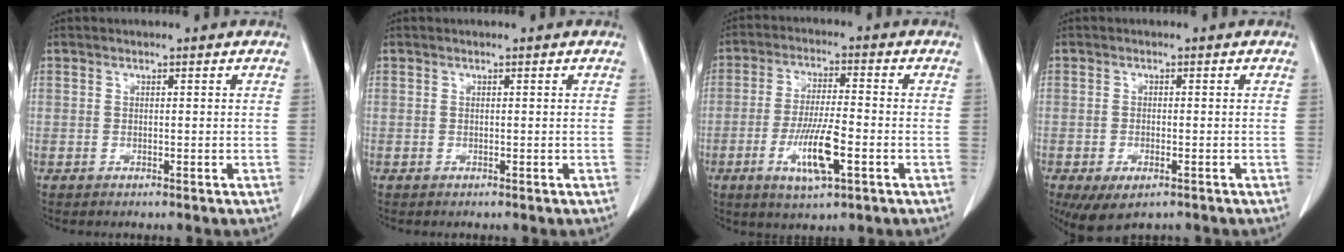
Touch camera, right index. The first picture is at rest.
{"total": 0.0}
{"total": 9.2, "force": [-3.3, 1.5, 8.5], "torque": [-0.162, -0.010, -0.056]}
{"total": 5.5, "force": [-3.2, 2.4, 3.8], "torque": [-0.060, -0.011, -0.045]}